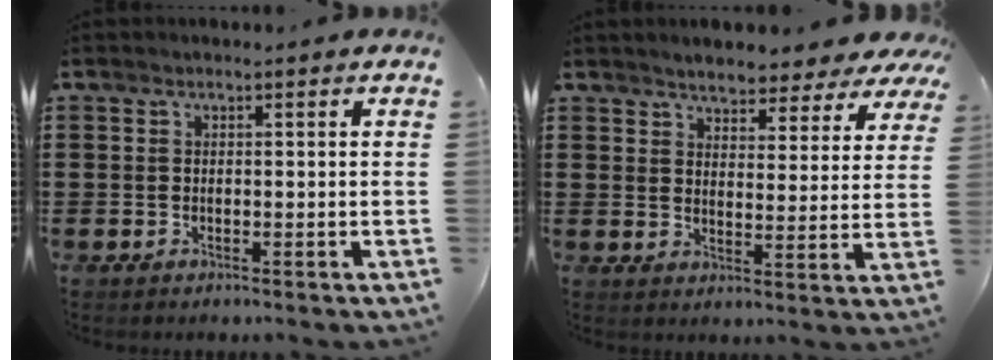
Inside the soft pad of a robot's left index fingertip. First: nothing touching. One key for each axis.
{"total": 3.8, "fx": 3.7, "fy": 0.6, "fz": 0.5, "tx": -0.024, "ty": -0.022, "tz": 0.061}